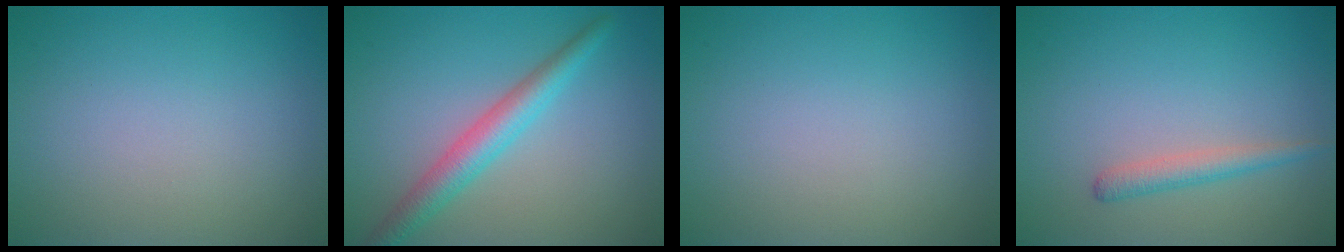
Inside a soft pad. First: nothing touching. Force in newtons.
{"total": 3.7, "press": 3.7, "slide": 0.1}
{"total": 0.0}
{"total": 1.7, "press": 1.7, "slide": 0.1}